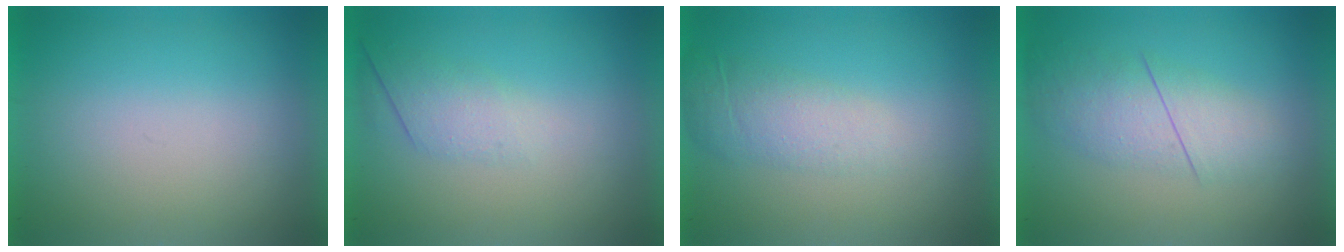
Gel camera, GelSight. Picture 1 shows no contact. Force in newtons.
{"total": 2.6}
{"total": 2.0}
{"total": 2.8}